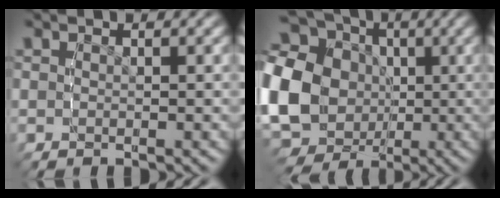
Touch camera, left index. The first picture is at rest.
{"total": 19.4, "force": [0.4, 17.2, 9.0], "torque": [-0.219, -0.033, -0.005]}